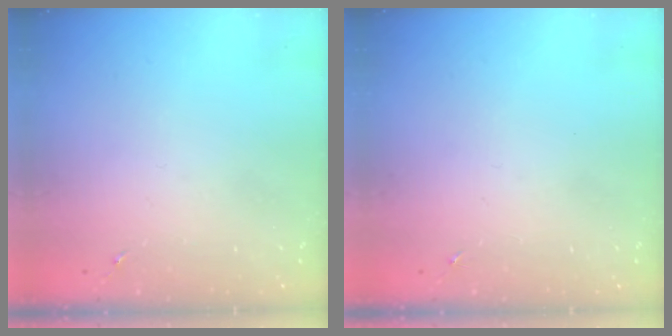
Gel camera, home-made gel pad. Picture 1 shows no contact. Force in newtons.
{"total": 0.0}